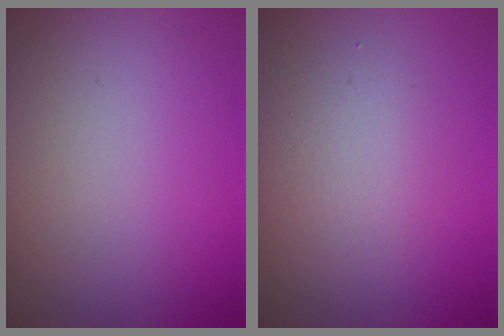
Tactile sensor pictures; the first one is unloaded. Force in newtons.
{"total": 2.7, "press": 2.7, "slide": 0.1}